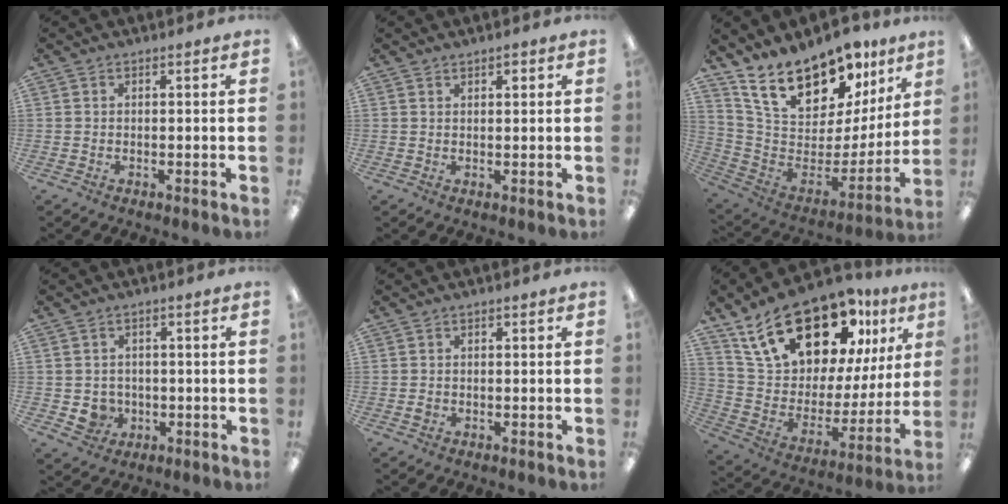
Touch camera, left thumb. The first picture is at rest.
{"total": 1.5, "force": [1.2, 0.5, 0.8], "torque": [-0.008, -0.003, 0.020]}
{"total": 19.9, "force": [15.7, 8.6, 8.5], "torque": [-0.149, -0.118, 0.283]}
{"total": 4.4, "force": [-0.4, 4.2, 1.3], "torque": [-0.027, 0.004, -0.005]}
{"total": 0.9, "force": [0.0, 0.8, 0.3], "torque": [-0.005, 0.004, 0.000]}
{"total": 23.0, "force": [16.0, 10.8, 12.4], "torque": [-0.203, -0.102, 0.281]}